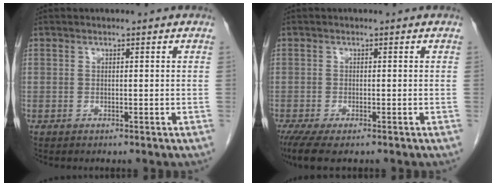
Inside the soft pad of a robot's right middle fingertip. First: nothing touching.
{"total": 5.3, "force": [-3.8, 1.4, 3.5], "torque": [-0.062, -0.017, -0.061]}